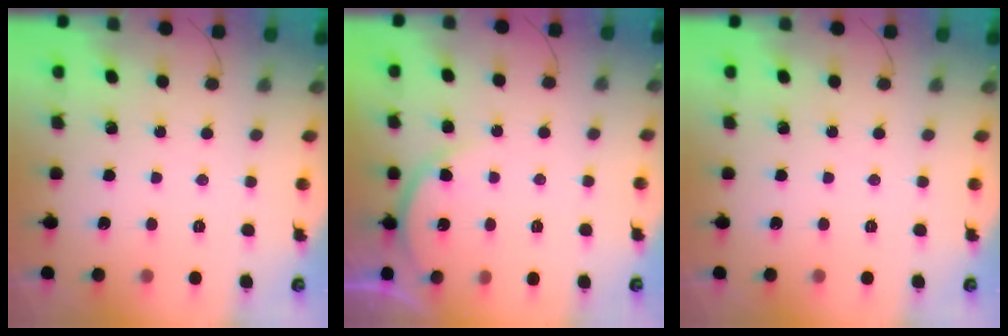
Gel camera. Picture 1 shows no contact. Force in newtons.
{"total": 6.3, "press": 6.3, "slide": 0.3}
{"total": 0.0}